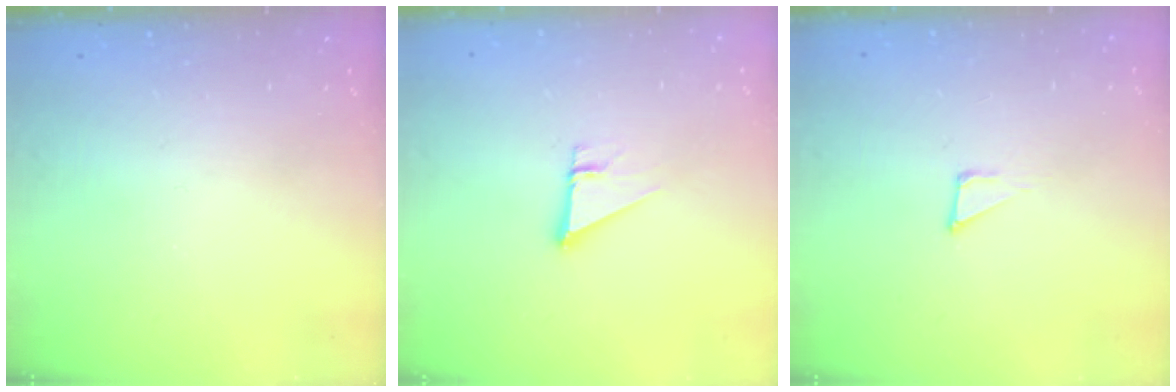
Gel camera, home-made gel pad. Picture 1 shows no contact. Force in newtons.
{"total": 2.7, "press": 2.7, "slide": 0.2}
{"total": 2.7, "press": 2.7, "slide": 0.3}